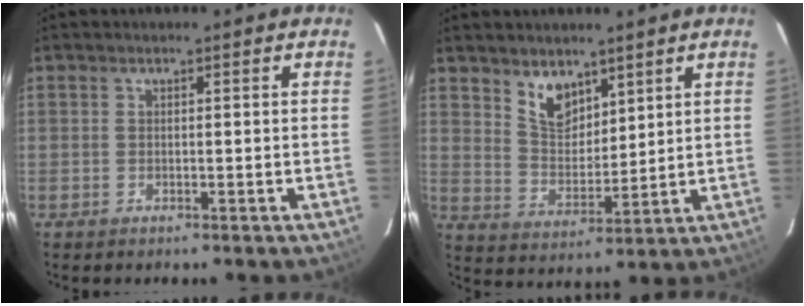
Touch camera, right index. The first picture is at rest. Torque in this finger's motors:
{"motor_torque": [0.11, 0.11, 0.07, 0.03]}